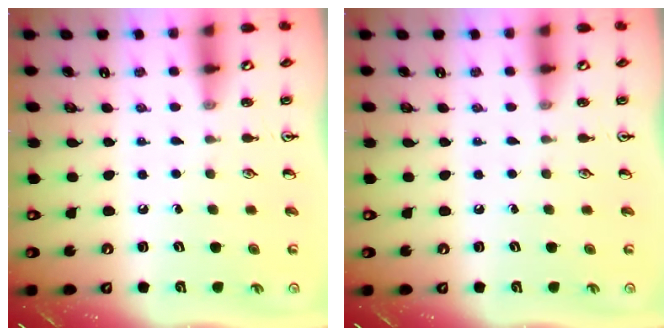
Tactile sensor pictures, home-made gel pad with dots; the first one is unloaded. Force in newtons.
{"total": 0.0}